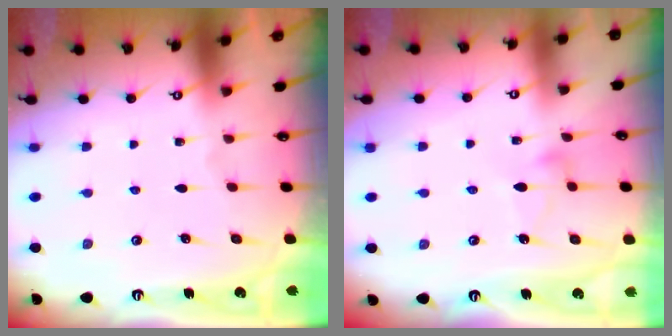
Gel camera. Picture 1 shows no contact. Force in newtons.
{"total": 4.5, "press": 4.5, "slide": 0.3}